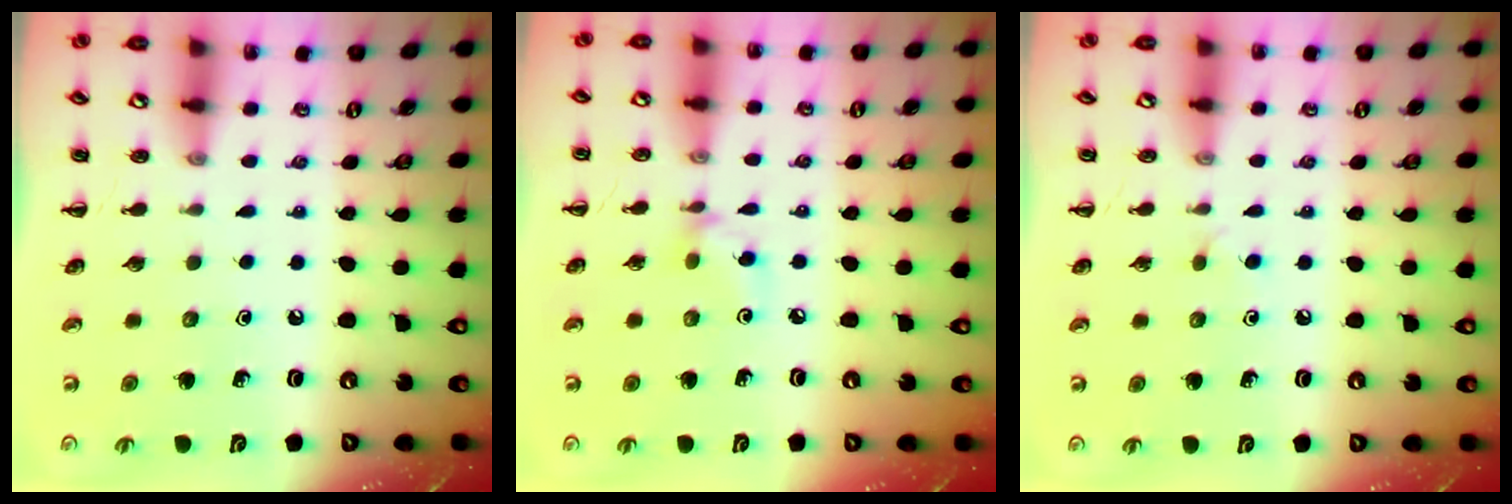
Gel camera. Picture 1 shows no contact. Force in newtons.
{"total": 4.2, "press": 4.1, "slide": 0.9}
{"total": 2.4, "press": 2.3, "slide": 0.9}